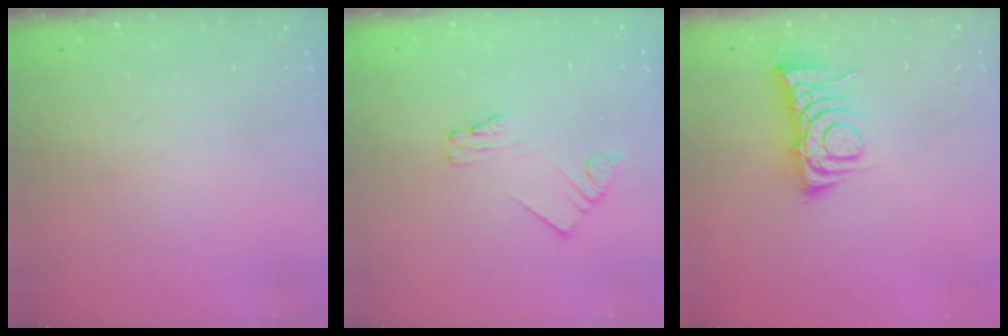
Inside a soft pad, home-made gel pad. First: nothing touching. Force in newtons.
{"total": 2.0, "press": 2.0, "slide": 0.3}
{"total": 7.1, "press": 7.1, "slide": 0.9}